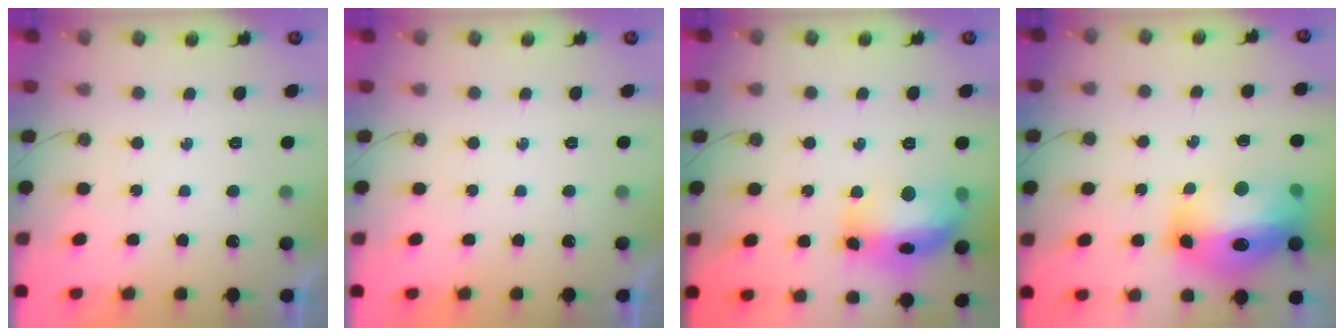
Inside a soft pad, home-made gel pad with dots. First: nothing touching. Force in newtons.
{"total": 0.0}
{"total": 17.7, "press": 17.6, "slide": 1.4}
{"total": 18.9, "press": 18.8, "slide": 1.4}